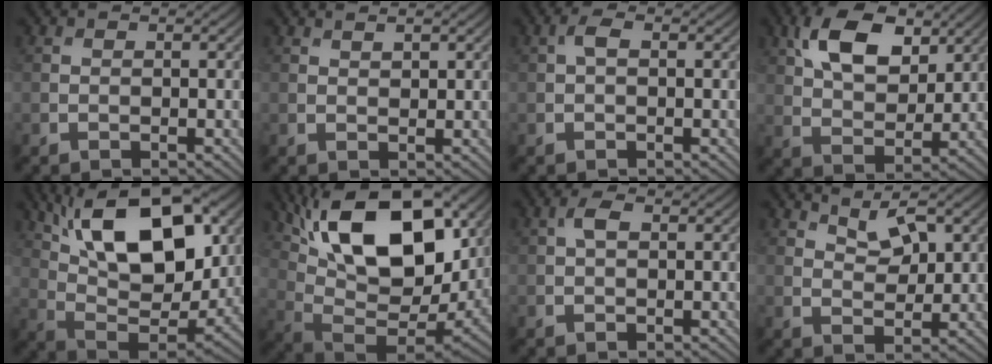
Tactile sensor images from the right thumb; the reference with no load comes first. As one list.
[{"total": 1.1, "force": [0.9, 0.2, 0.5], "torque": [-0.015, 0.000, 0.019]}, {"total": 1.4, "force": [0.2, 0.7, 1.2], "torque": [-0.029, 0.006, 0.001]}, {"total": 10.4, "force": [4.8, 5.8, 7.2], "torque": [-0.151, 0.007, 0.089]}, {"total": 17.3, "force": [7.7, 8.1, 13.2], "torque": [-0.231, 0.017, 0.118]}, {"total": 19.1, "force": [7.8, 9.3, 14.7], "torque": [-0.262, 0.028, 0.128]}, {"total": 2.0, "force": [0.5, 1.0, 1.6], "torque": [-0.035, 0.007, 0.006]}, {"total": 4.3, "force": [2.9, 1.7, 2.7], "torque": [-0.048, -0.007, 0.056]}]